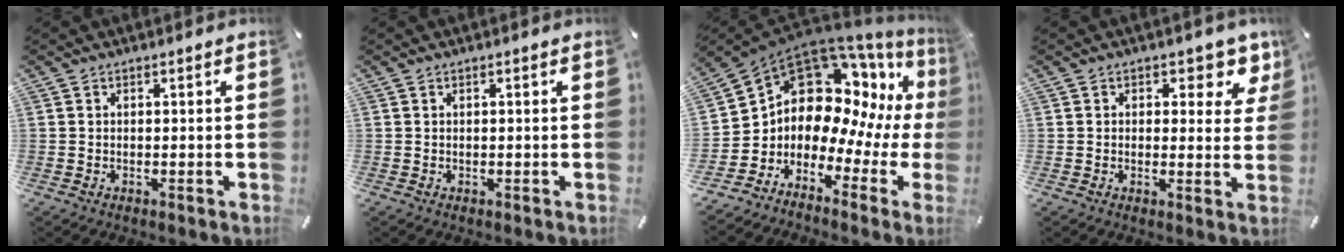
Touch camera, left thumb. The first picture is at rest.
{"total": 0.0}
{"total": 14.4, "force": [5.5, 10.9, 7.6], "torque": [-0.152, -0.078, 0.105]}
{"total": 5.9, "force": [3.2, 3.6, 3.4], "torque": [-0.029, -0.014, 0.050]}